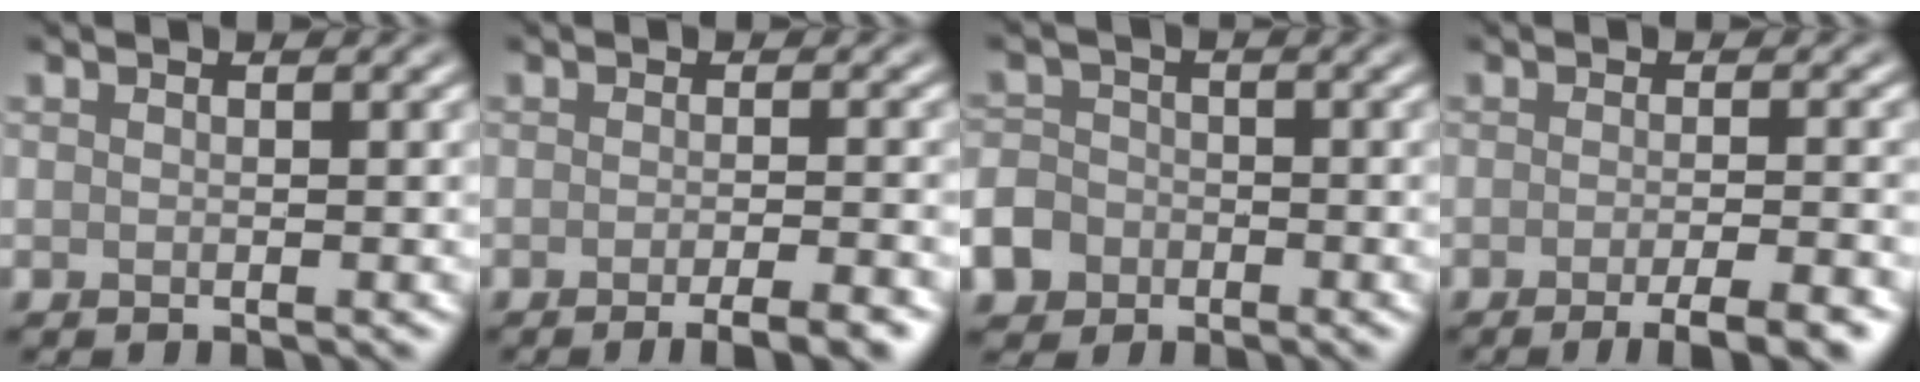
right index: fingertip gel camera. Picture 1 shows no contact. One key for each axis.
{"total": 4.3, "fx": -2.6, "fy": 1.0, "fz": 3.3, "tx": -0.034, "ty": 0.002, "tz": -0.037}
{"total": 6.5, "fx": -3.8, "fy": 5.0, "fz": 1.8, "tx": -0.039, "ty": -0.023, "tz": -0.077}
{"total": 5.0, "fx": -2.9, "fy": 1.1, "fz": 3.9, "tx": -0.045, "ty": -0.002, "tz": -0.041}